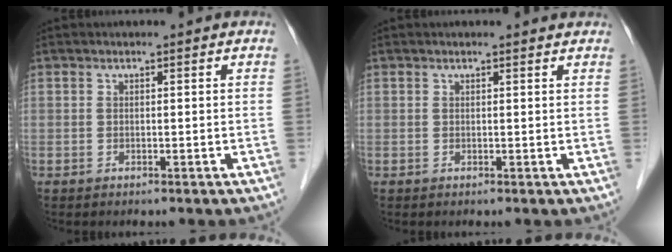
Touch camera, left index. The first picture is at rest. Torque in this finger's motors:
{"motor_torque": [0.28, -0.20, 0.02, 0.01]}